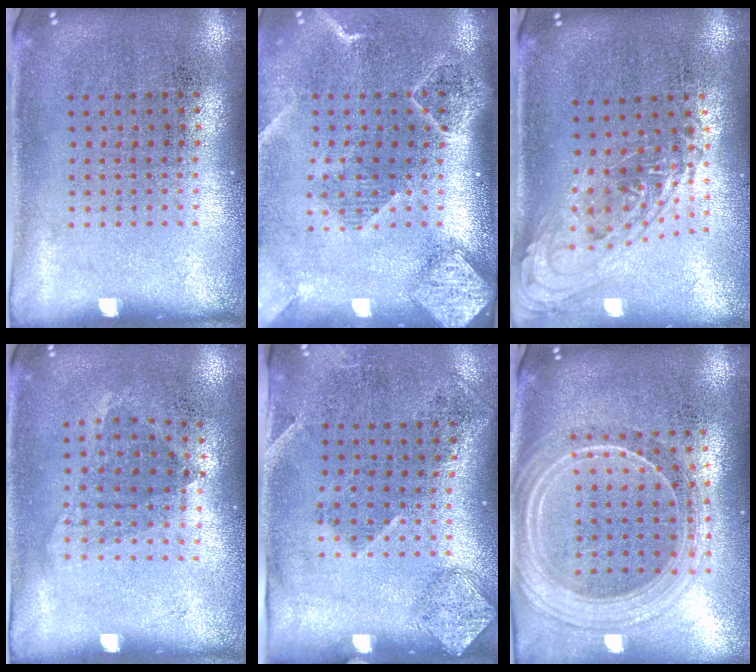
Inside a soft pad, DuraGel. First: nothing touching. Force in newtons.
{"total": 2.5, "press": 2.0, "slide": 1.5}
{"total": 1.1, "press": 1.0, "slide": 0.4}
{"total": 1.0, "press": 0.8, "slide": 0.6}
{"total": 1.9, "press": 1.2, "slide": 1.4}
{"total": 2.2, "press": 2.0, "slide": 1.1}